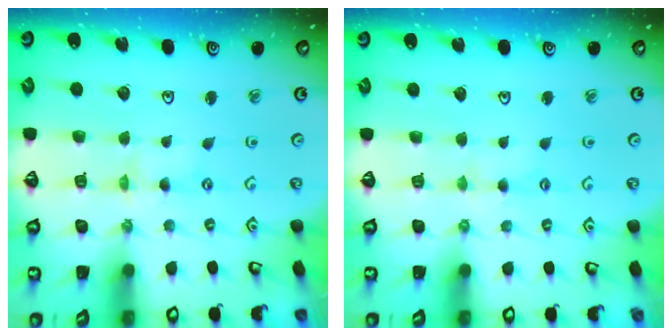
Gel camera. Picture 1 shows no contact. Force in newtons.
{"total": 1.7, "press": 1.7, "slide": 0.4}